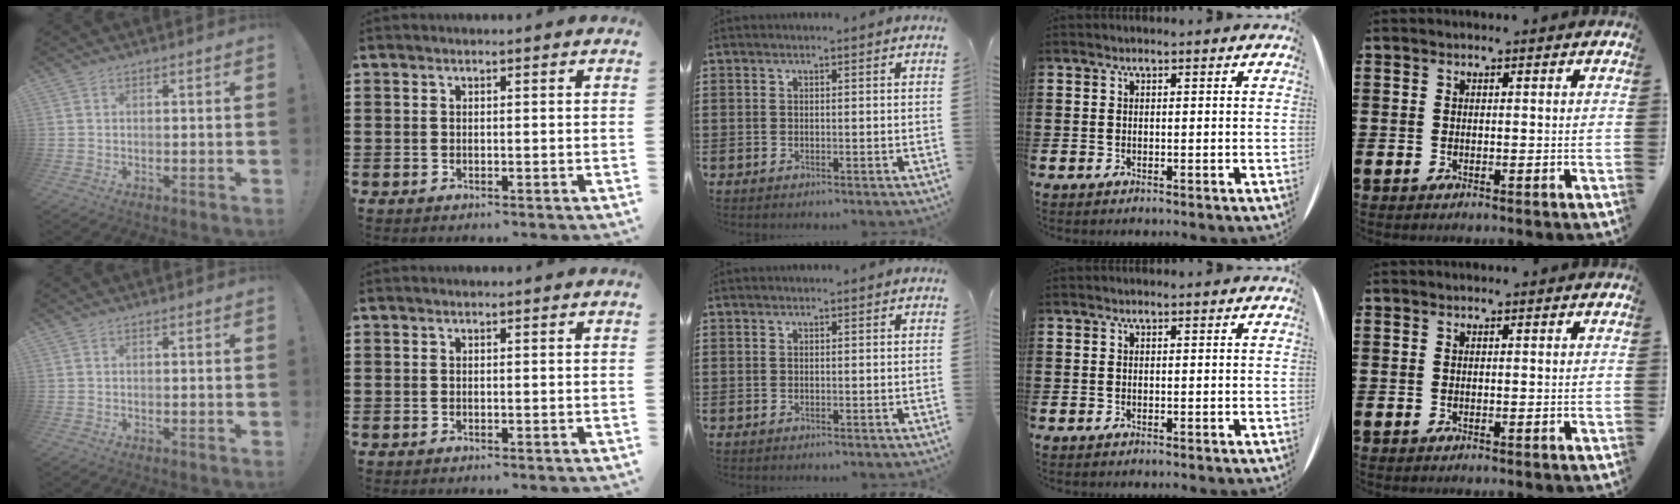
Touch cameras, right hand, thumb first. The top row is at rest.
{}